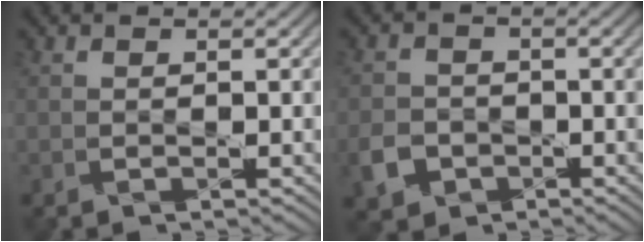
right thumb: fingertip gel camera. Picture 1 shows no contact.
{"total": 4.2, "force": [-2.0, 3.3, 1.5], "torque": [-0.044, -0.006, -0.045]}